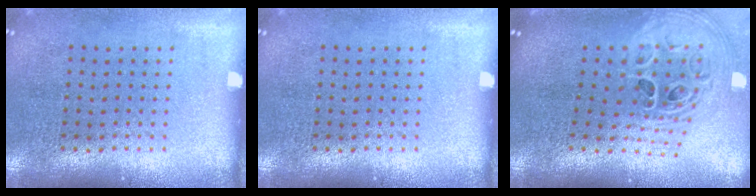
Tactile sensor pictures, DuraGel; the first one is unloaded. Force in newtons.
{"total": 0.0}
{"total": 2.8, "press": 2.0, "slide": 1.9}